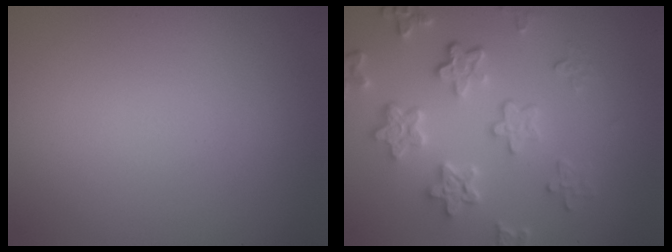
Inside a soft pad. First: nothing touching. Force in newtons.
{"total": 5.3, "press": 4.2, "slide": 3.3}